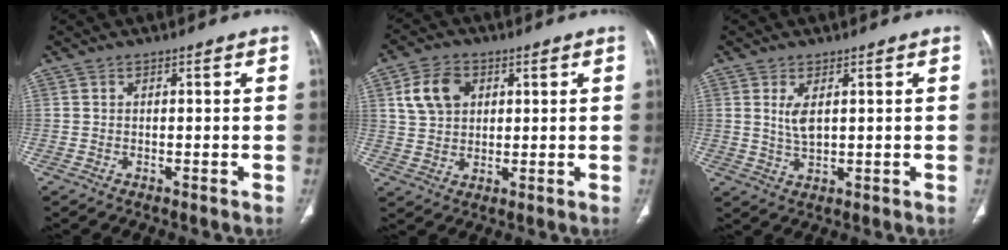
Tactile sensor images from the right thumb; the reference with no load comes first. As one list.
[{"total": 8.3, "force": [2.9, 6.1, 4.8], "torque": [-0.074, -0.001, 0.055]}, {"total": 3.9, "force": [1.2, 1.7, 3.2], "torque": [-0.065, -0.011, 0.032]}]